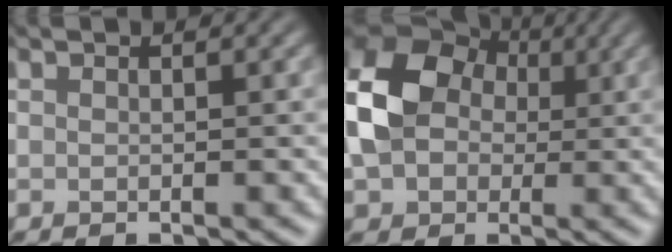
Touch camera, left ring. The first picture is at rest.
{"total": 8.6, "force": [0.1, 6.9, 5.2], "torque": [-0.116, 0.011, -0.014]}